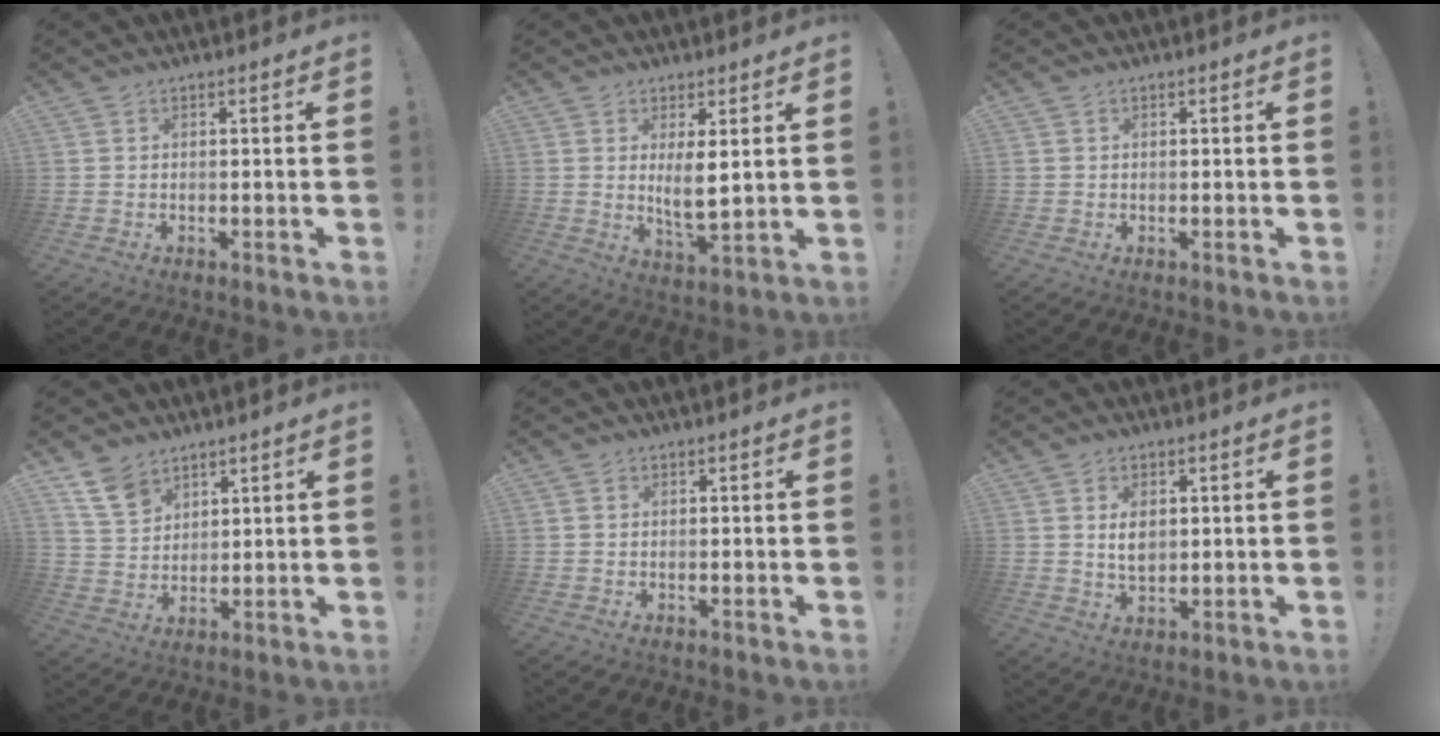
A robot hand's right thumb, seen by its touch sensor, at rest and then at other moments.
{"total": 6.7, "force": [2.3, 2.0, 5.9], "torque": [-0.094, -0.022, 0.040]}
{"total": 0.6, "force": [0.0, 0.6, 0.0], "torque": [-0.001, 0.003, 0.001]}
{"total": 9.6, "force": [6.7, 5.9, 3.5], "torque": [-0.059, -0.038, 0.132]}
{"total": 0.0}
{"total": 5.2, "force": [1.3, 3.2, 3.9], "torque": [-0.051, -0.004, 0.019]}